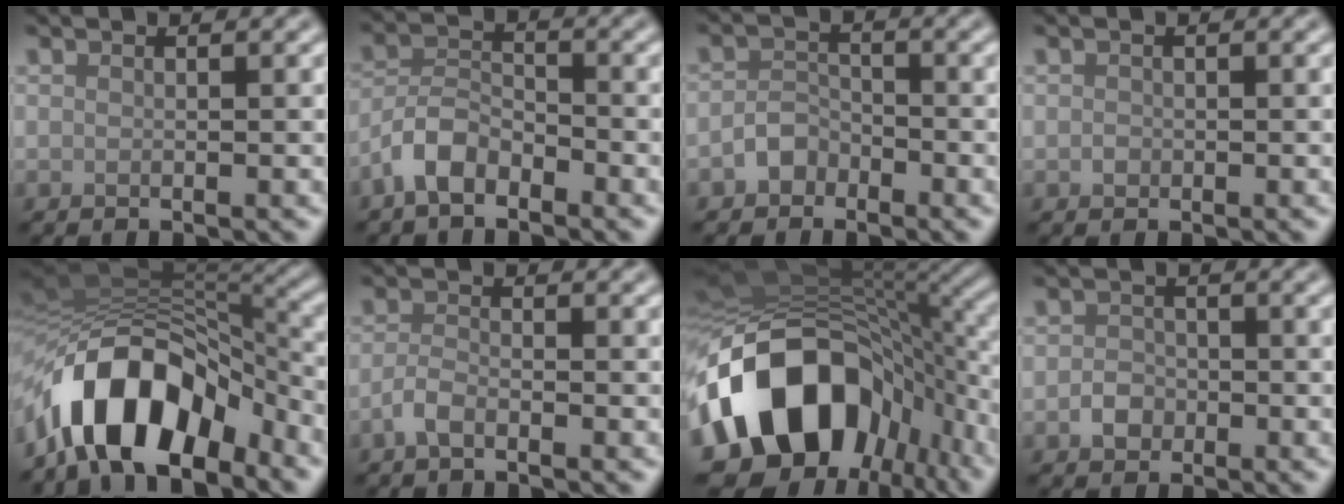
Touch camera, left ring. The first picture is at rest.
{"total": 3.8, "force": [-2.6, 1.8, 2.0], "torque": [-0.037, 0.008, -0.060]}
{"total": 2.2, "force": [-1.5, 1.5, 0.7], "torque": [-0.008, 0.009, -0.032]}
{"total": 0.7, "force": [-0.2, 0.6, 0.2], "torque": [-0.001, -0.003, -0.006]}
{"total": 11.4, "force": [-6.3, 5.8, 7.6], "torque": [-0.118, 0.011, -0.110]}
{"total": 1.8, "force": [-1.2, 0.7, 1.2], "torque": [-0.026, 0.002, -0.028]}
{"total": 16.6, "force": [-5.8, 11.3, 10.6], "torque": [-0.190, -0.007, -0.092]}
{"total": 1.9, "force": [-0.8, 1.5, 0.7], "torque": [-0.008, 0.002, -0.019]}